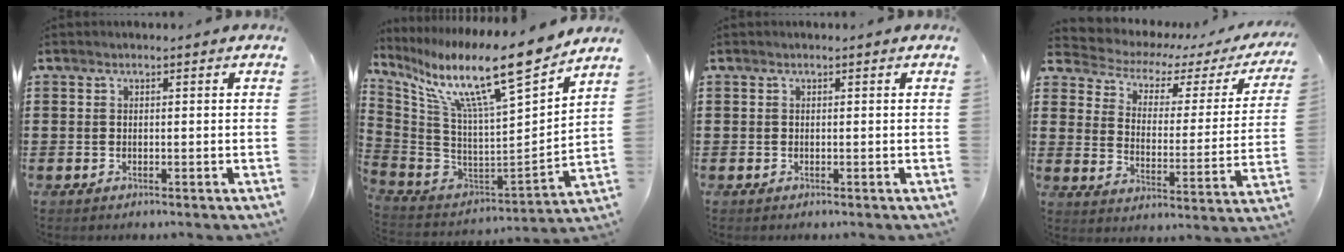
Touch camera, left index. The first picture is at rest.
{"total": 15.1, "force": [11.3, 1.2, 10.0], "torque": [-0.200, -0.081, 0.179]}
{"total": 0.0}
{"total": 3.0, "force": [2.1, 1.6, 1.4], "torque": [-0.047, -0.020, 0.025]}